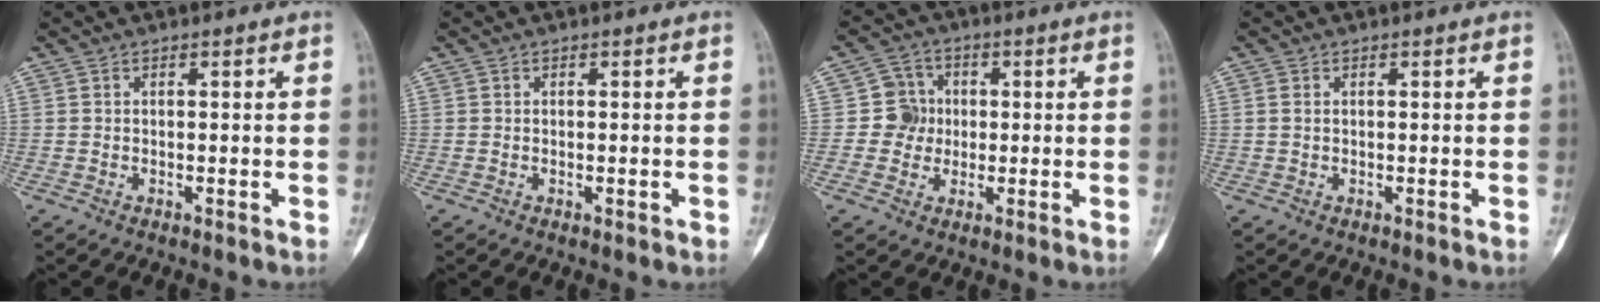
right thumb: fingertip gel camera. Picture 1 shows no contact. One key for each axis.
{"total": 0.7, "fx": -0.3, "fy": 0.1, "fz": 0.6, "tx": -0.008, "ty": -0.002, "tz": -0.002}
{"total": 5.5, "fx": -0.1, "fy": 5.5, "fz": 0.9, "tx": 0.024, "ty": 0.014, "tz": -0.009}
{"total": 1.0, "fx": 0.3, "fy": 0.6, "fz": 0.7, "tx": -0.018, "ty": 0.003, "tz": 0.009}